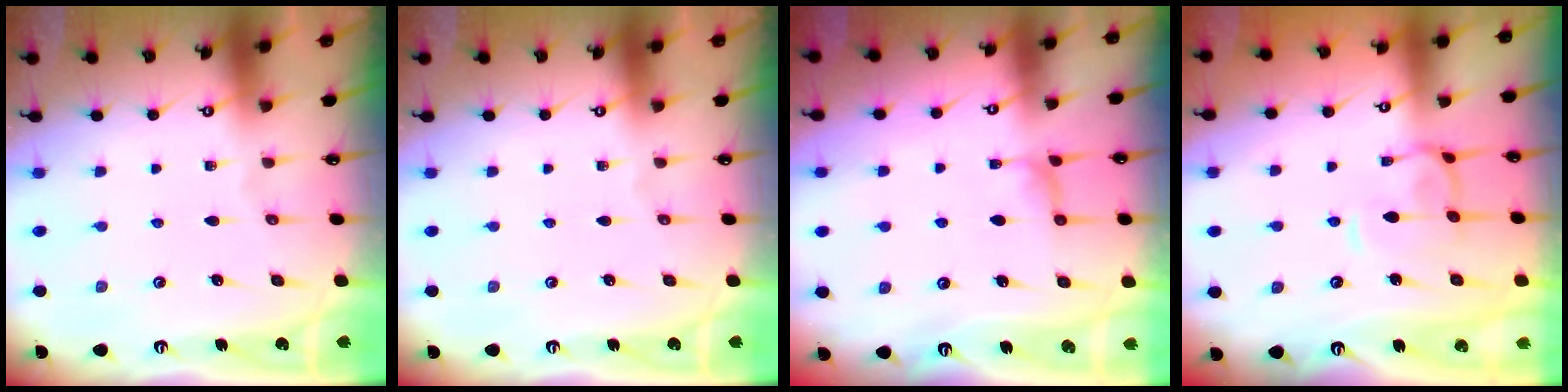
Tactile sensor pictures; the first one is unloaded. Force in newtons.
{"total": 0.0}
{"total": 1.7, "press": 1.5, "slide": 0.8}
{"total": 2.2, "press": 2.0, "slide": 0.7}